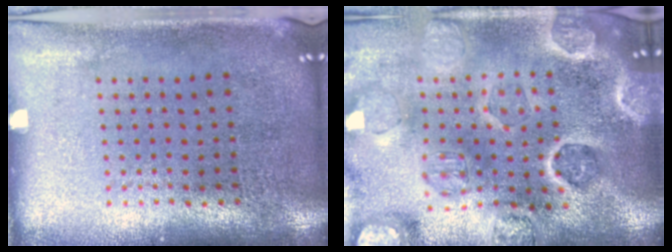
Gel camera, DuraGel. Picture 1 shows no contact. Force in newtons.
{"total": 3.9, "press": 3.7, "slide": 1.2}